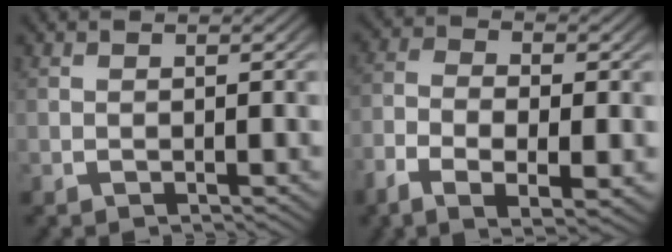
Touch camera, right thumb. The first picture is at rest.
{"total": 6.0, "force": [-2.1, 3.0, 4.8], "torque": [-0.101, -0.021, -0.030]}